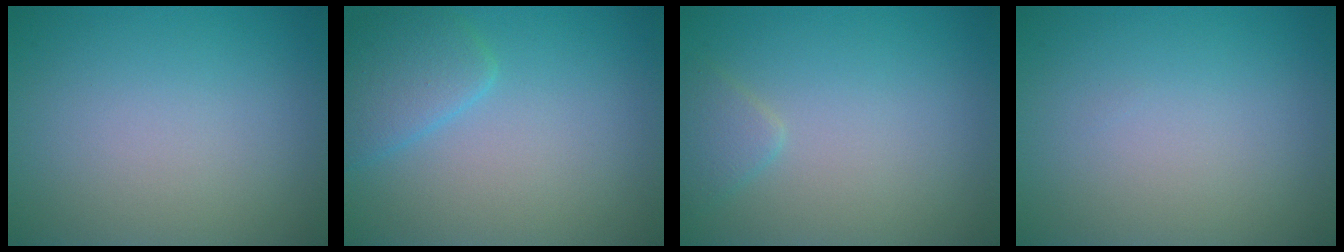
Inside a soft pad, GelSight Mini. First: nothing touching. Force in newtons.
{"total": 2.9, "press": 2.9, "slide": 0.2}
{"total": 1.4, "press": 1.4, "slide": 0.1}
{"total": 0.0}